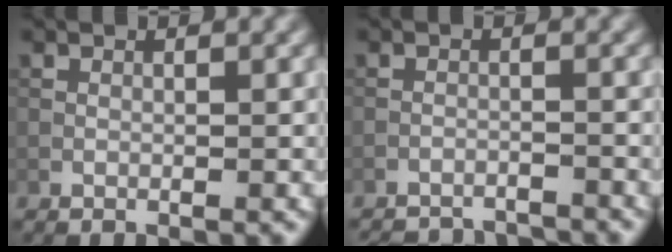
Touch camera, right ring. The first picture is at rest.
{"total": 7.9, "force": [-7.8, 1.2, 1.0], "torque": [-0.005, -0.002, -0.108]}